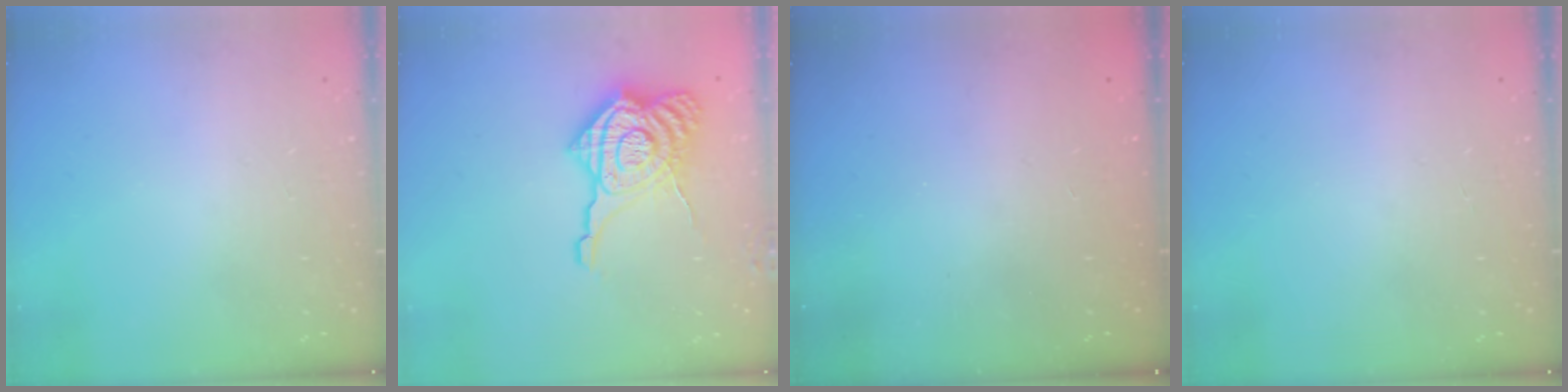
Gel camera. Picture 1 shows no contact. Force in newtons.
{"total": 16.3, "press": 16.2, "slide": 1.8}
{"total": 2.3, "press": 2.2, "slide": 0.7}
{"total": 0.0}